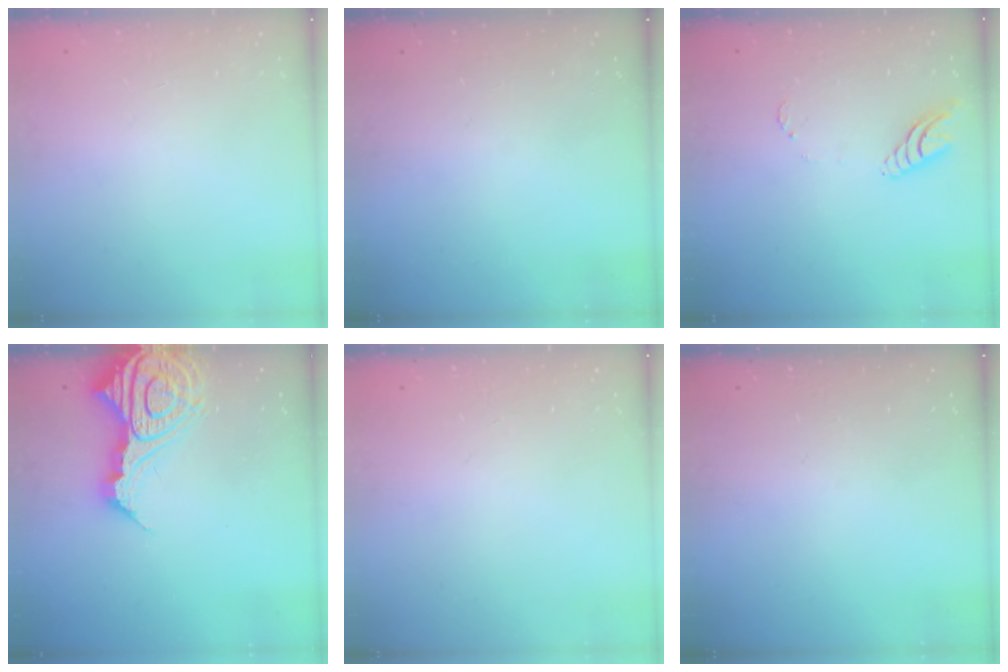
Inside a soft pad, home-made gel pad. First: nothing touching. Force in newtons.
{"total": 0.0}
{"total": 8.8, "press": 8.8, "slide": 0.9}
{"total": 20.1, "press": 19.9, "slide": 2.7}
{"total": 0.0}
{"total": 0.0}